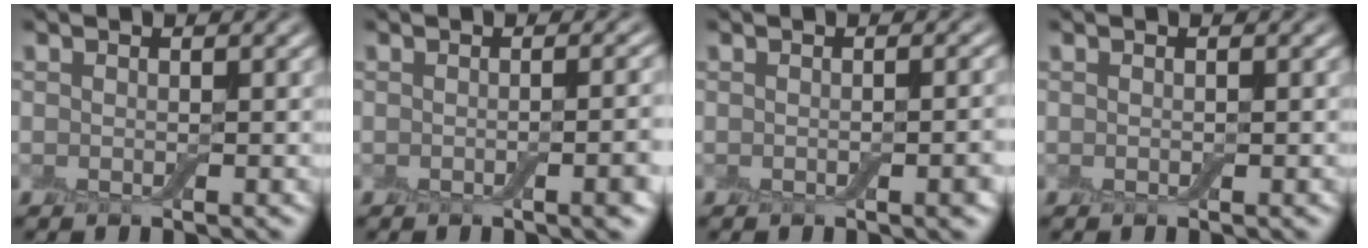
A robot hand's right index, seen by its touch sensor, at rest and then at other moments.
{"total": 4.1, "force": [-0.8, 1.4, 3.7], "torque": [-0.030, 0.002, -0.009]}
{"total": 2.5, "force": [-0.5, 0.6, 2.4], "torque": [-0.025, 0.002, -0.005]}
{"total": 0.0}